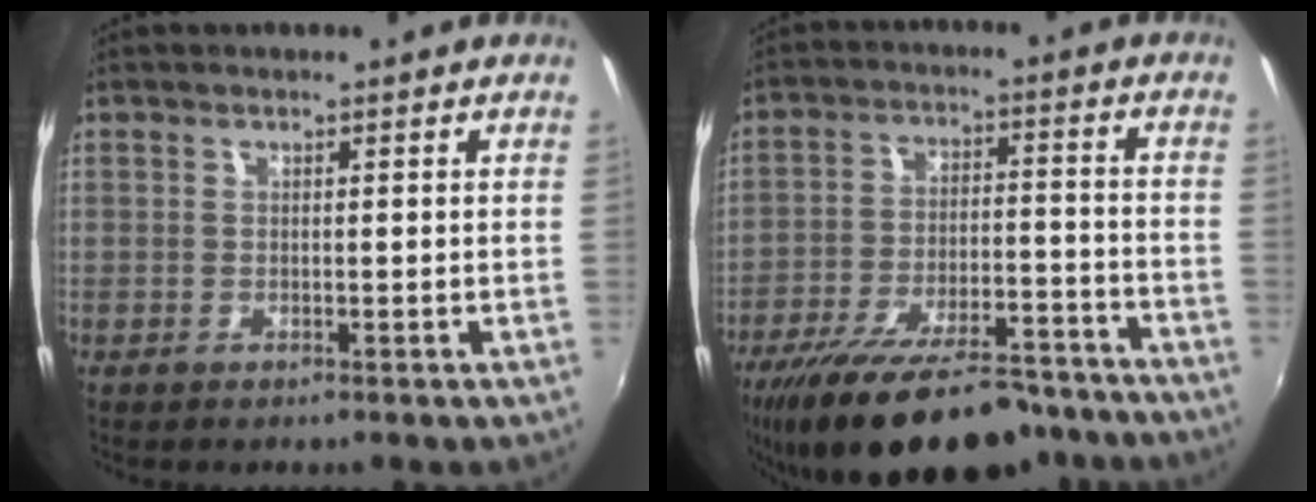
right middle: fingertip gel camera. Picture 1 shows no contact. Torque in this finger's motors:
{"motor_torque": [1.20, -0.94, 0.37, 0.21]}